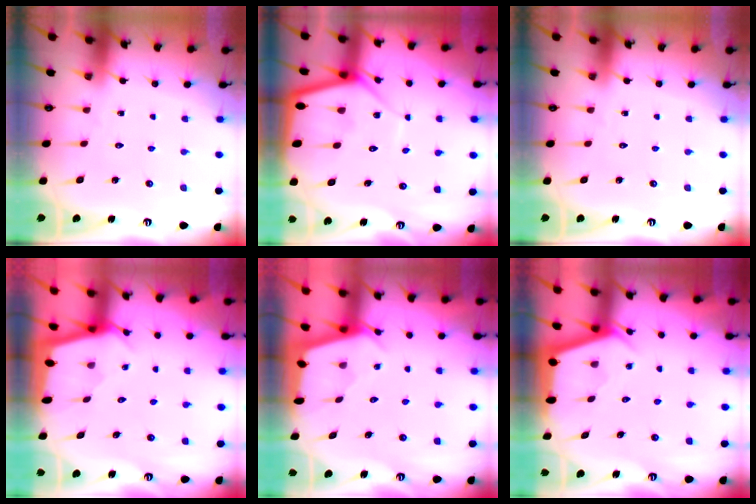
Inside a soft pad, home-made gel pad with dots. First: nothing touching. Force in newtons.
{"total": 8.0, "press": 8.0, "slide": 0.7}
{"total": 0.0}
{"total": 2.2, "press": 2.2, "slide": 0.3}
{"total": 2.4, "press": 2.4, "slide": 0.3}
{"total": 2.8, "press": 2.8, "slide": 0.4}